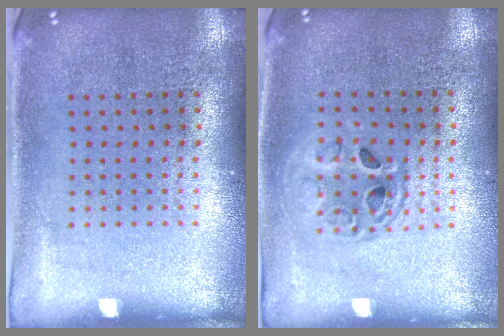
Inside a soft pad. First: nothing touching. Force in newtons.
{"total": 1.5, "press": 1.3, "slide": 0.7}